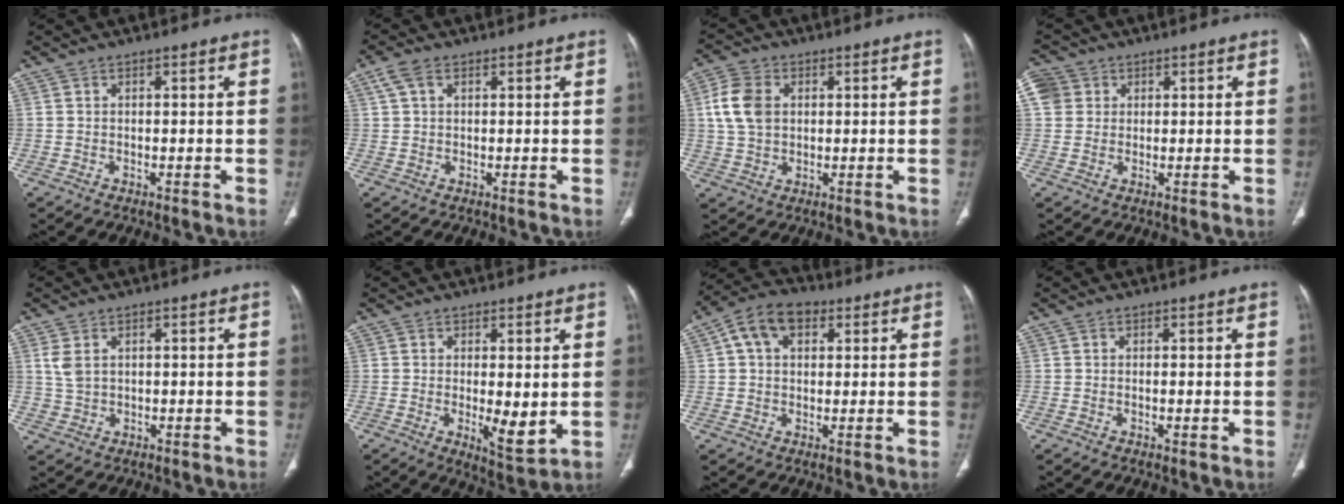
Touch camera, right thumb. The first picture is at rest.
{"total": 3.1, "force": [1.3, 1.8, 2.1], "torque": [-0.049, 0.014, 0.031]}
{"total": 8.0, "force": [1.6, 5.8, 5.3], "torque": [-0.102, 0.004, 0.032]}
{"total": 6.2, "force": [2.0, 5.4, 2.2], "torque": [-0.040, 0.010, 0.039]}
{"total": 3.2, "force": [1.1, 2.4, 1.9], "torque": [-0.035, 0.002, 0.030]}
{"total": 7.1, "force": [-0.5, 2.4, 6.6], "torque": [-0.098, -0.021, -0.003]}
{"total": 9.2, "force": [3.2, 6.4, 5.9], "torque": [-0.092, 0.015, 0.047]}
{"total": 0.9, "force": [-0.1, 0.2, 0.9], "torque": [-0.013, -0.003, -0.004]}